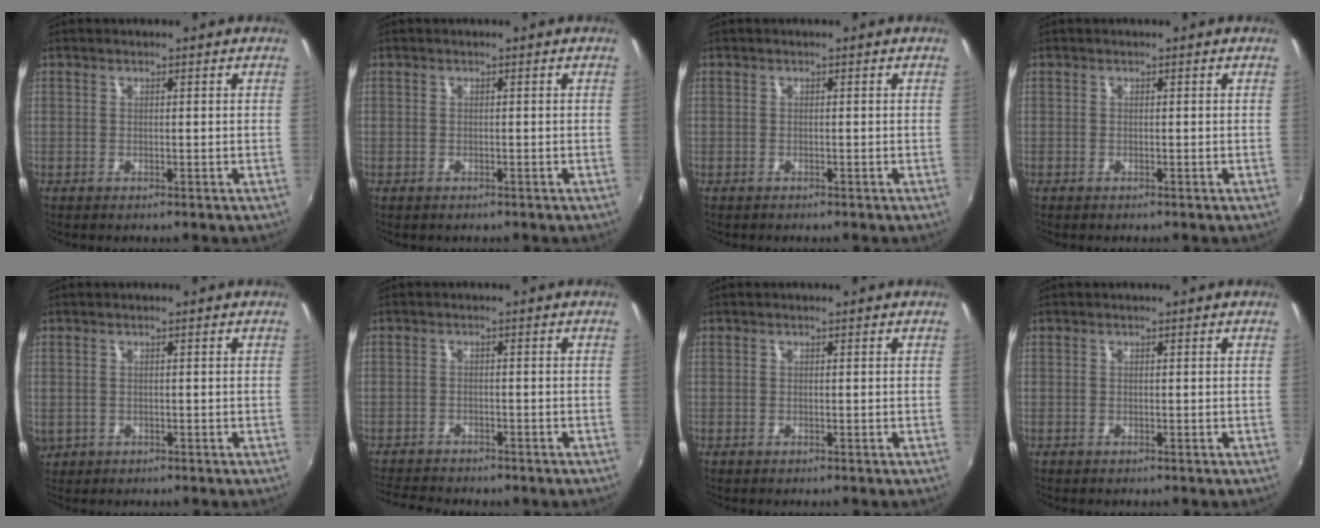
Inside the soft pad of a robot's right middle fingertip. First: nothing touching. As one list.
[{"total": 0.8, "force": [-0.7, 0.4, 0.3], "torque": [-0.009, -0.002, -0.009]}, {"total": 0.6, "force": [-0.5, 0.3, 0.1], "torque": [-0.005, -0.002, -0.009]}, {"total": 0.0}, {"total": 2.8, "force": [-0.2, 2.5, 1.2], "torque": [-0.024, -0.004, 0.000]}, {"total": 7.3, "force": [-6.7, 1.8, 2.5], "torque": [-0.071, -0.019, -0.106]}, {"total": 0.0}, {"total": 0.0}]